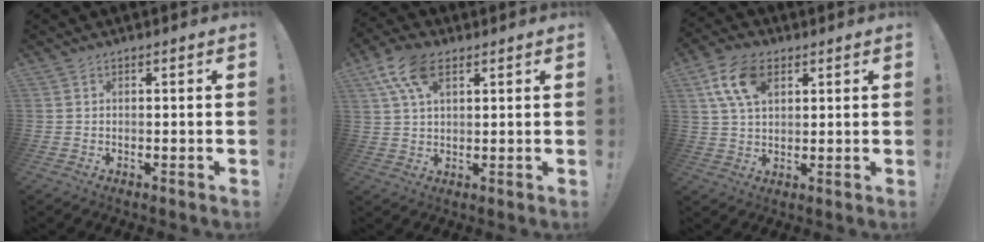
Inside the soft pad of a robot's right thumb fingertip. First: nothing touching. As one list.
[{"total": 10.8, "force": [5.0, 5.7, 7.7], "torque": [-0.143, -0.004, 0.095]}, {"total": 12.0, "force": [4.8, 7.2, 8.3], "torque": [-0.153, -0.005, 0.090]}]